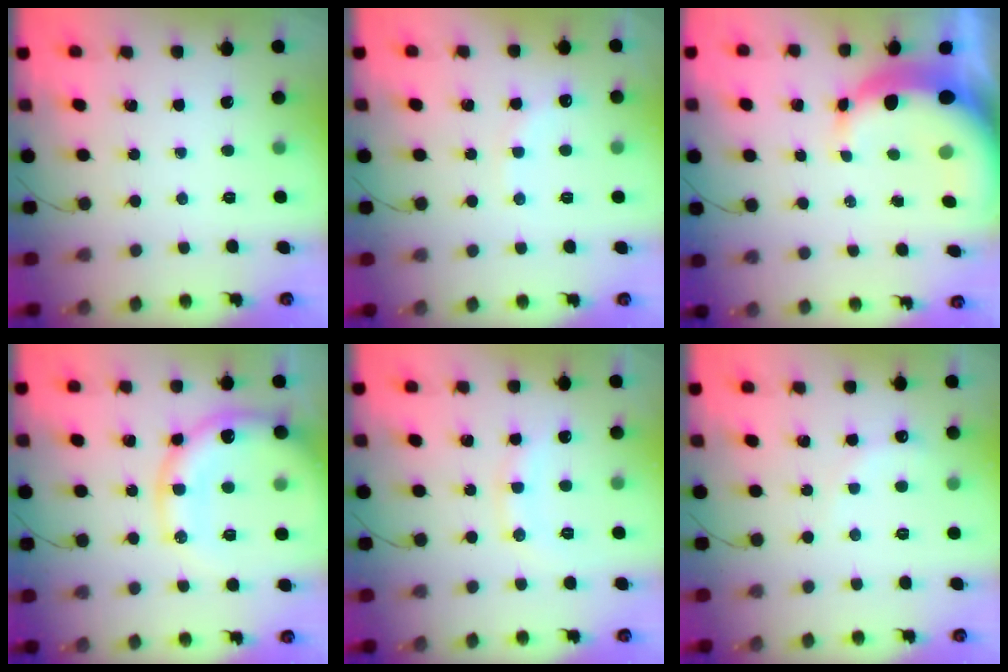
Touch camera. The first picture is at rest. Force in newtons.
{"total": 8.1, "press": 8.0, "slide": 1.7}
{"total": 10.4, "press": 10.2, "slide": 1.9}
{"total": 19.2, "press": 18.8, "slide": 3.6}
{"total": 8.5, "press": 8.5, "slide": 0.8}
{"total": 3.0, "press": 2.9, "slide": 0.8}